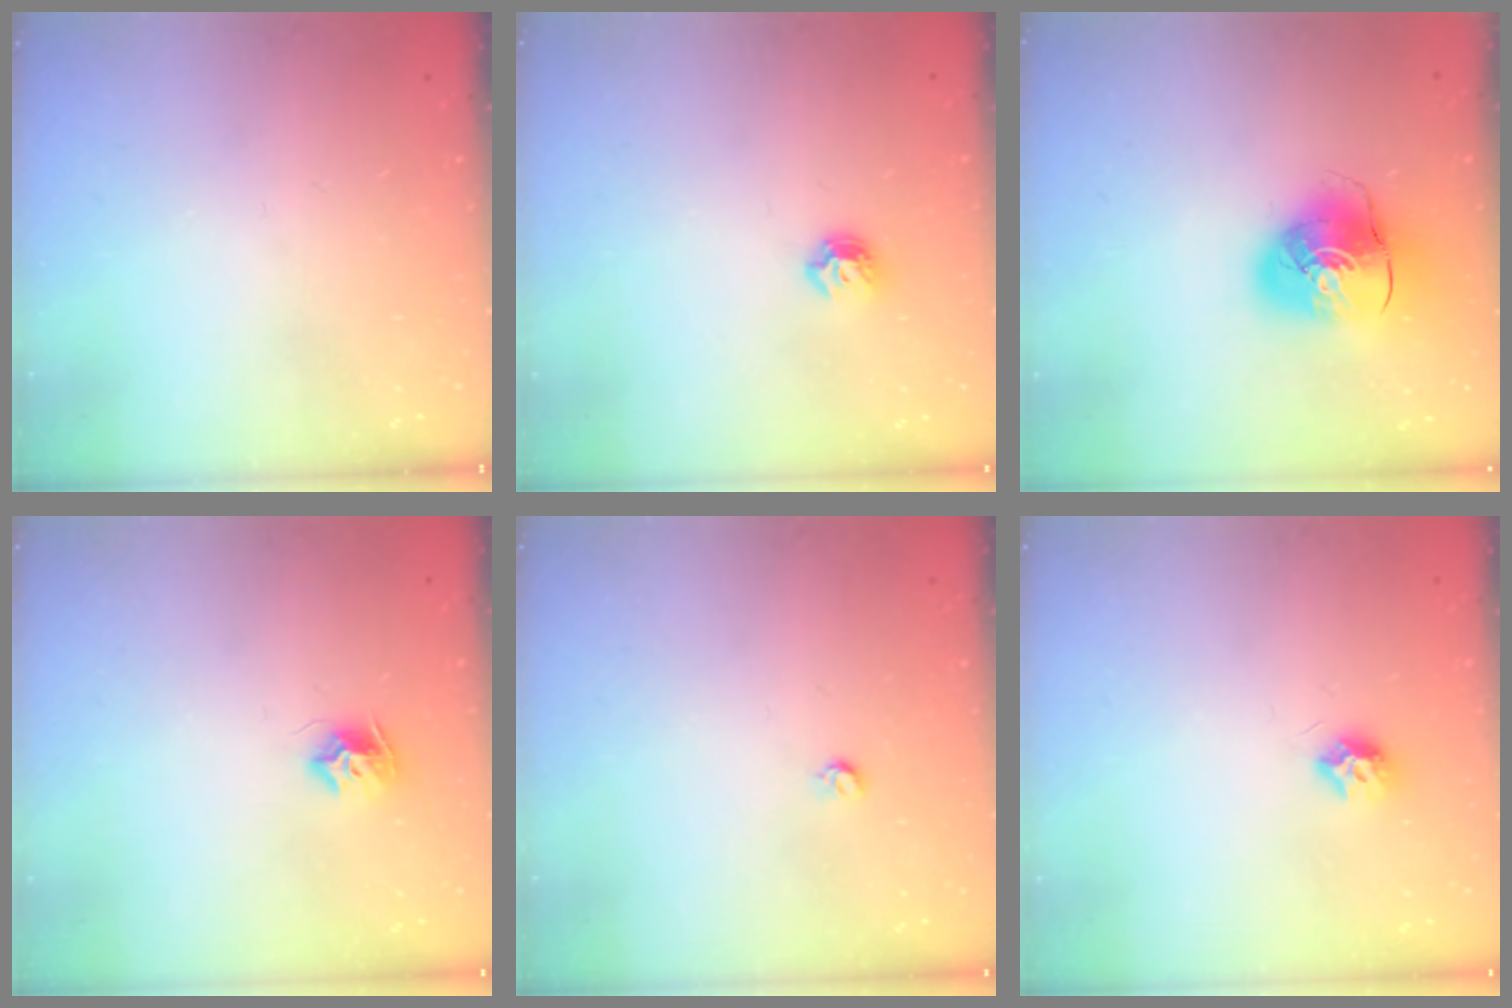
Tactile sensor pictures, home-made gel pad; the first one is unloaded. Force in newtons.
{"total": 5.2, "press": 5.1, "slide": 0.8}
{"total": 10.8, "press": 10.6, "slide": 1.6}
{"total": 7.5, "press": 7.5, "slide": 0.1}
{"total": 3.2, "press": 3.2, "slide": 0.3}
{"total": 7.4, "press": 7.4, "slide": 0.2}